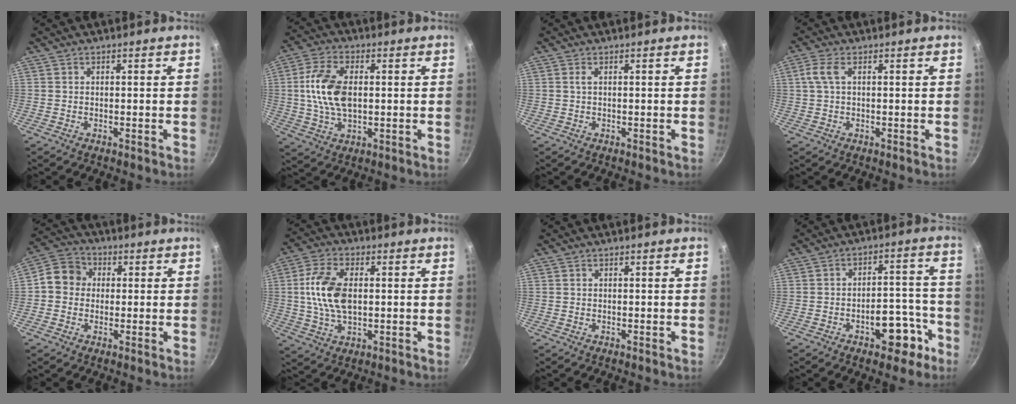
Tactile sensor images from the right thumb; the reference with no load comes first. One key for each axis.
{"total": 11.3, "fx": 0.8, "fy": 6.4, "fz": 9.2, "tx": -0.174, "ty": 0.013, "tz": 0.012}
{"total": 0.7, "fx": 0.2, "fy": 0.1, "fz": 0.6, "tx": -0.013, "ty": 0.001, "tz": 0.004}
{"total": 3.2, "fx": 0.7, "fy": 1.3, "fz": 2.9, "tx": -0.068, "ty": 0.009, "tz": 0.013}
{"total": 7.3, "fx": 0.3, "fy": 6.5, "fz": 3.2, "tx": -0.026, "ty": 0.015, "tz": -0.017}
{"total": 10.2, "fx": 0.9, "fy": 5.8, "fz": 8.3, "tx": -0.156, "ty": 0.008, "tz": 0.014}
{"total": 0.0}
{"total": 10.1, "fx": -5.1, "fy": 5.4, "fz": 6.9, "tx": -0.057, "ty": 0.052, "tz": -0.059}